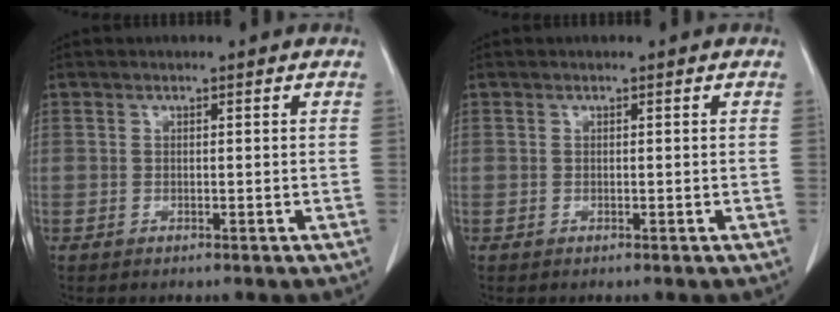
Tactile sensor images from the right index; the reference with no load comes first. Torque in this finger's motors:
{"motor_torque": [-0.01, 0.00, 0.03, 0.00]}